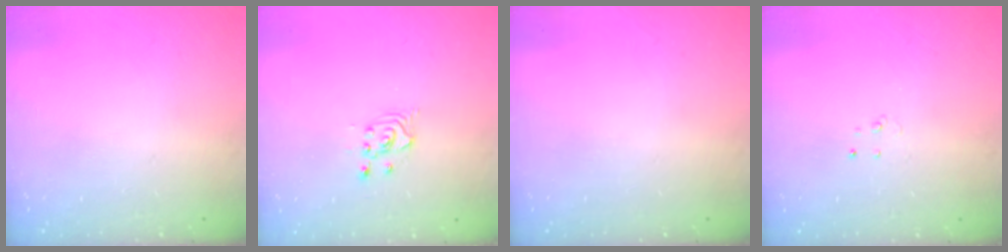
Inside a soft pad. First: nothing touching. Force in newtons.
{"total": 2.5, "press": 2.5, "slide": 0.3}
{"total": 0.0}
{"total": 2.6, "press": 2.6, "slide": 0.2}